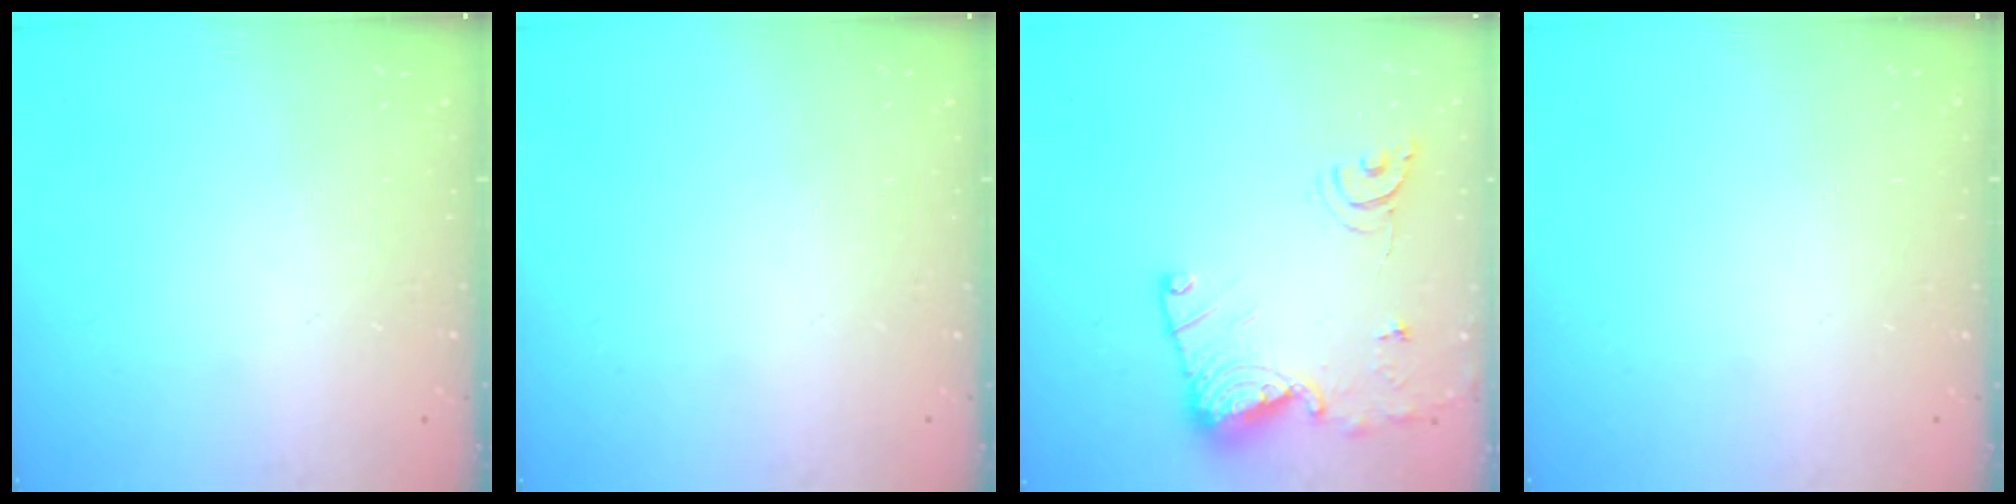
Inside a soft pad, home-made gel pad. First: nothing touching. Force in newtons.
{"total": 0.0}
{"total": 14.7, "press": 14.7, "slide": 0.7}
{"total": 0.0}